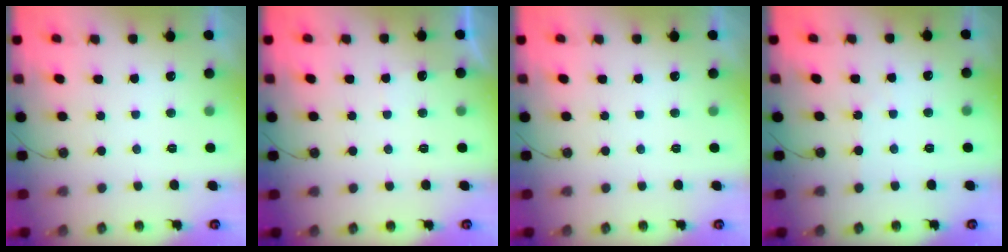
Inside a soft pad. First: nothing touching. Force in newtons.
{"total": 2.1, "press": 2.1, "slide": 0.4}
{"total": 0.0}
{"total": 2.6, "press": 2.6, "slide": 0.5}